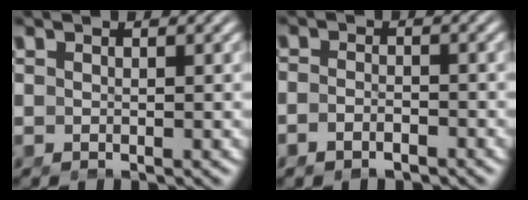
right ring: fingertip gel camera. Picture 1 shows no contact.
{"total": 2.2, "force": [-1.9, 0.8, 0.8], "torque": [-0.019, -0.010, -0.030]}